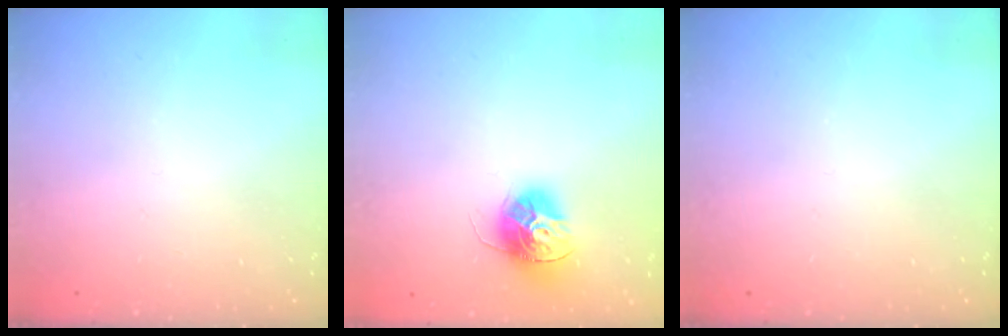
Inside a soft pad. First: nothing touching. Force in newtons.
{"total": 13.1, "press": 13.1, "slide": 0.7}
{"total": 0.0}